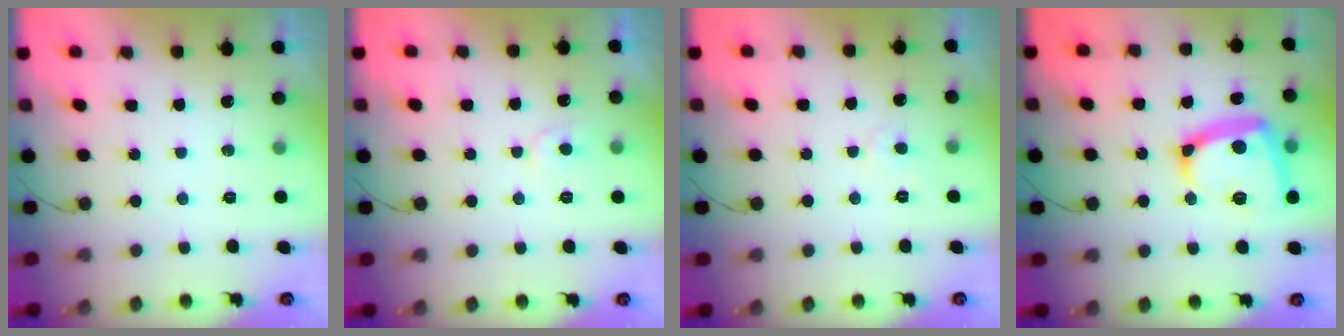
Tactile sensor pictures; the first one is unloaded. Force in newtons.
{"total": 6.4, "press": 6.4, "slide": 0.4}
{"total": 3.1, "press": 3.0, "slide": 0.4}
{"total": 16.0, "press": 15.9, "slide": 1.5}